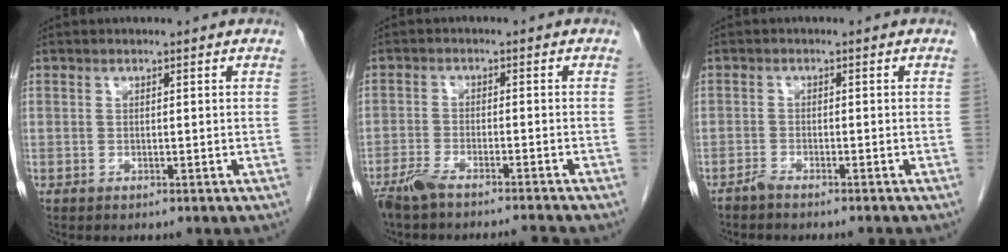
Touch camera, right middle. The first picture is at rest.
{"total": 6.7, "force": [-6.0, -0.2, 2.9], "torque": [-0.049, -0.012, -0.105]}
{"total": 2.1, "force": [-2.0, -0.2, 0.7], "torque": [-0.011, -0.002, -0.034]}